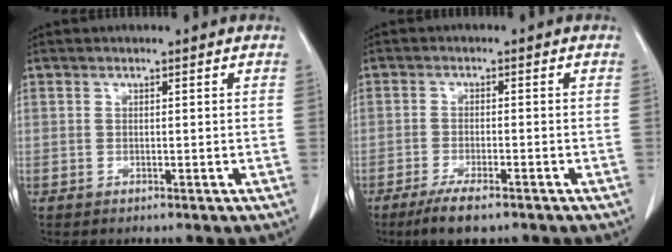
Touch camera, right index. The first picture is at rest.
{"total": 5.3, "force": [-3.7, 1.0, 3.6], "torque": [-0.063, -0.010, -0.061]}